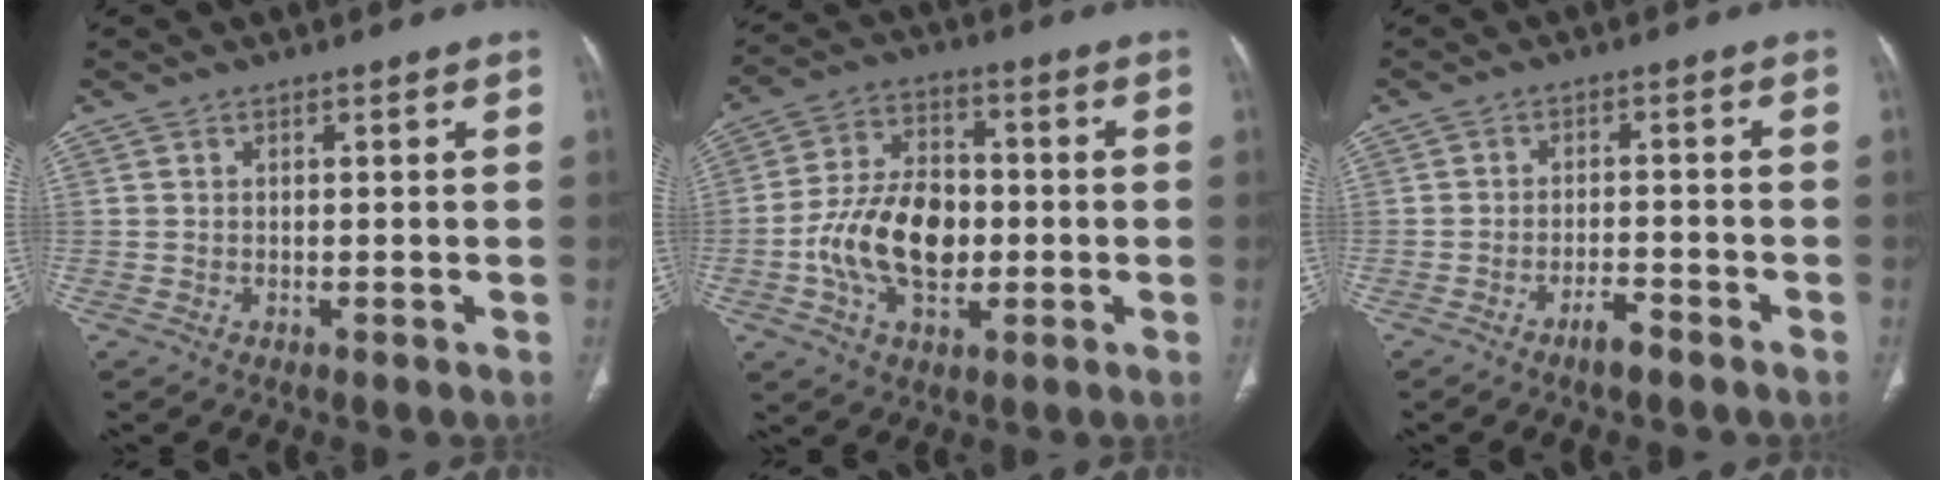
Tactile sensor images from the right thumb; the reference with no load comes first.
{"total": 14.4, "force": [-2.2, 9.2, 10.9], "torque": [-0.183, 0.022, -0.040]}
{"total": 3.2, "force": [-2.5, 0.9, 1.8], "torque": [-0.035, 0.015, -0.043]}